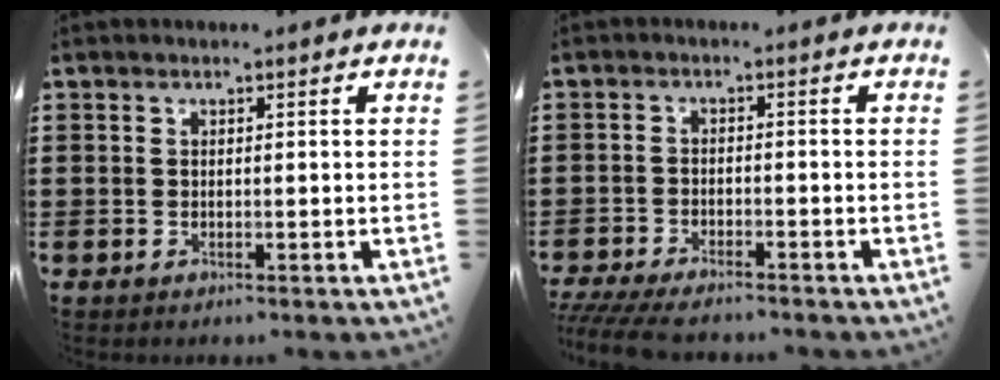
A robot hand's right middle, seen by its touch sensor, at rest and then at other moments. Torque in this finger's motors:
{"motor_torque": [2.14, 0.00, 0.45, 0.21]}